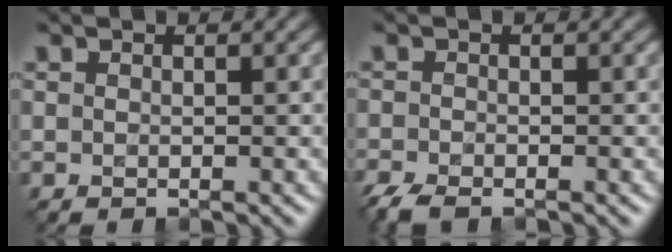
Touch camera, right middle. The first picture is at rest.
{"total": 3.1, "force": [-2.6, 0.9, 1.5], "torque": [-0.033, -0.013, -0.050]}